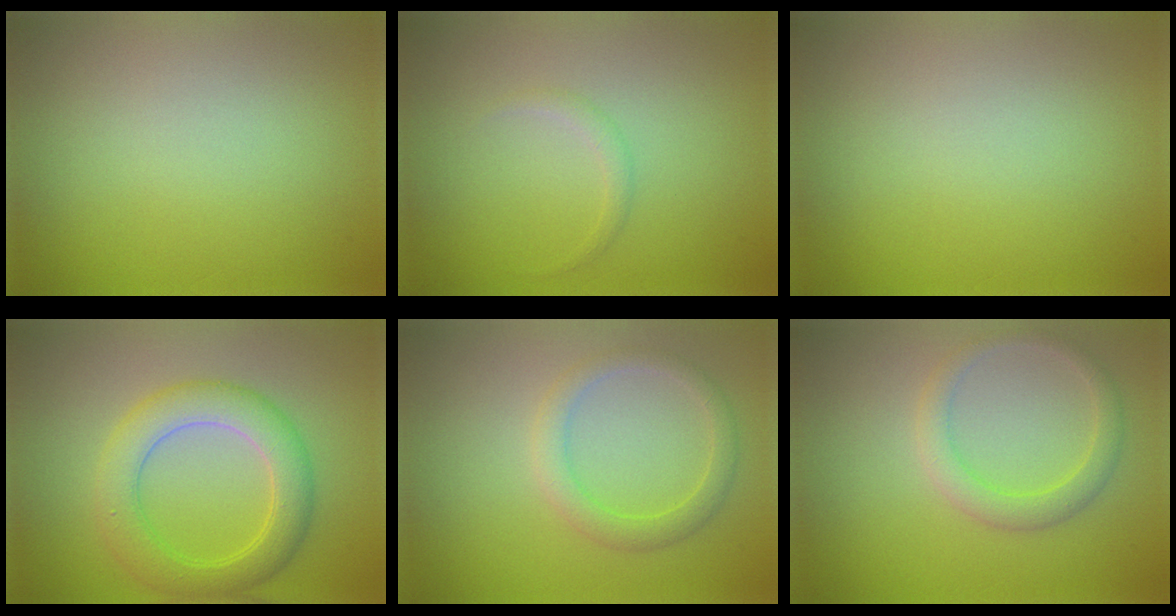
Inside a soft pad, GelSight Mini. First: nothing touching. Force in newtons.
{"total": 0.8, "press": 0.8, "slide": 0.0}
{"total": 0.0}
{"total": 5.0, "press": 5.0, "slide": 0.1}
{"total": 2.4, "press": 2.4, "slide": 0.1}
{"total": 2.5, "press": 2.5, "slide": 0.1}